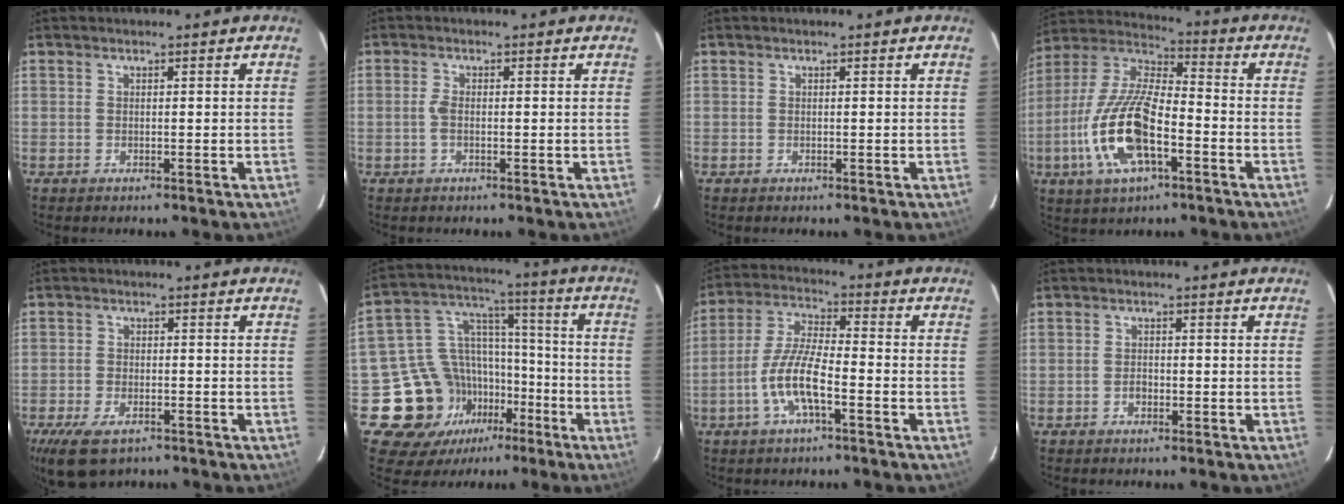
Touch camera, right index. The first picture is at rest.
{"total": 1.8, "force": [-0.4, 0.8, 1.6], "torque": [-0.036, 0.002, -0.008]}
{"total": 0.0}
{"total": 17.7, "force": [-6.2, 6.7, 15.1], "torque": [-0.321, -0.009, -0.122]}
{"total": 9.0, "force": [-5.8, 4.5, 5.3], "torque": [-0.132, -0.023, -0.102]}
{"total": 16.8, "force": [-8.3, 13.6, 5.2], "torque": [-0.120, 0.055, -0.120]}
{"total": 9.6, "force": [-3.9, 2.2, 8.4], "torque": [-0.179, 0.002, -0.077]}
{"total": 1.6, "force": [-0.7, 1.2, 0.8], "torque": [-0.016, 0.004, -0.011]}